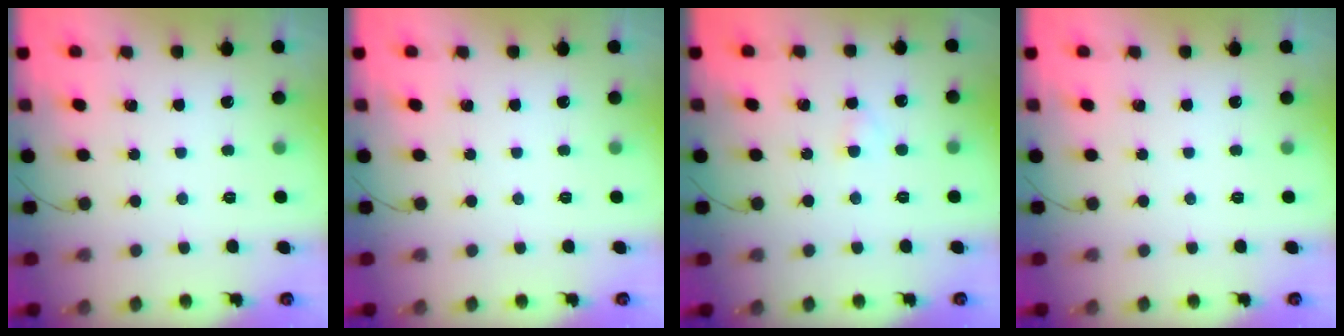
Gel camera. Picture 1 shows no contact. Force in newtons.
{"total": 0.0}
{"total": 1.8, "press": 1.5, "slide": 0.9}
{"total": 0.0}